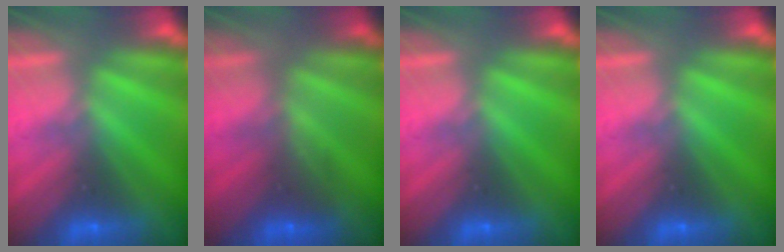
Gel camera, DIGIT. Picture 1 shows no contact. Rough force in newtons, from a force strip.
{"total": 2.1}
{"total": 0.0}
{"total": 0.0}